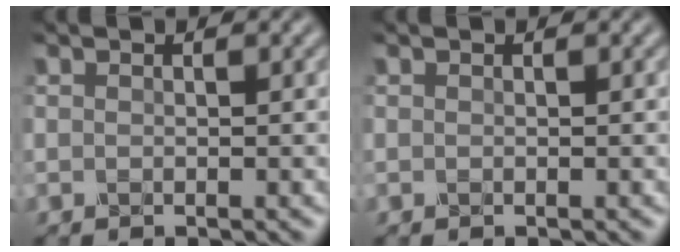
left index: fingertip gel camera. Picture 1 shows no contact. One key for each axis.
{"total": 0.0}